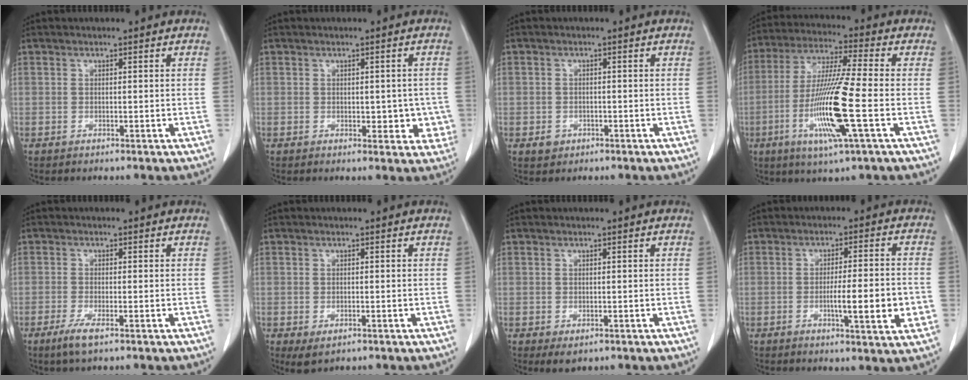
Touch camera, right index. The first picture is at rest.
{"total": 4.5, "force": [-0.5, 2.7, 3.5], "torque": [-0.024, 0.007, 0.001]}
{"total": 2.1, "force": [-0.9, 1.9, 0.3], "torque": [-0.001, 0.008, -0.007]}
{"total": 14.4, "force": [-3.9, -0.2, 13.9], "torque": [-0.284, -0.019, -0.079]}
{"total": 3.0, "force": [-1.8, 0.3, 2.4], "torque": [-0.051, -0.008, -0.035]}
{"total": 2.7, "force": [-1.3, 1.3, 2.0], "torque": [-0.038, -0.006, -0.010]}
{"total": 1.8, "force": [-0.7, 1.2, 1.1], "torque": [-0.010, -0.001, -0.002]}
{"total": 9.0, "force": [-2.1, 0.7, 8.7], "torque": [-0.126, -0.006, -0.030]}